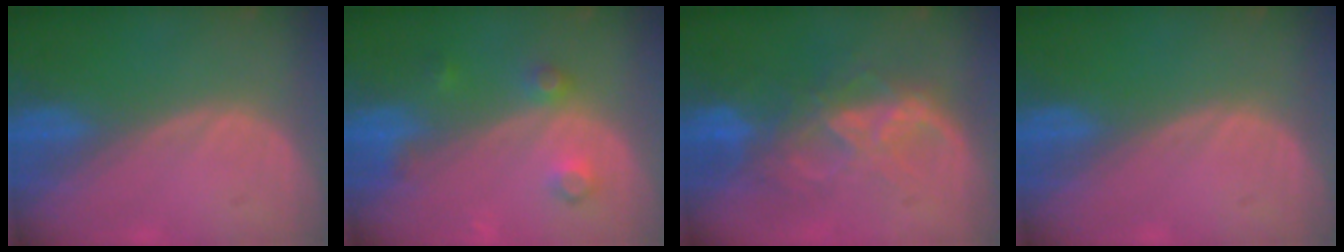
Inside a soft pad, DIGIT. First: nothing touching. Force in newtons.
{"total": 4.0, "press": 3.6, "slide": 1.8}
{"total": 8.6, "press": 7.5, "slide": 4.1}
{"total": 0.0}